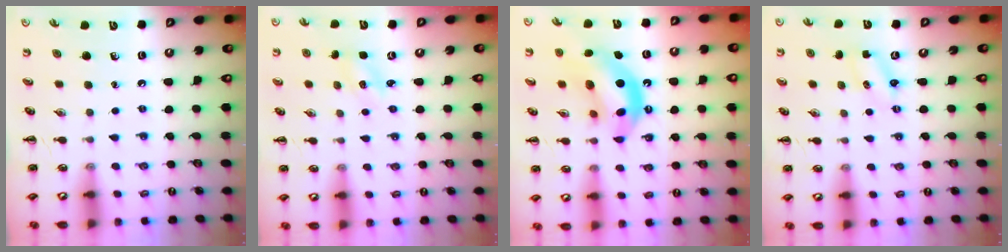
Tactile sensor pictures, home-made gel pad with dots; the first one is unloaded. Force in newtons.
{"total": 2.1, "press": 2.0, "slide": 0.6}
{"total": 13.3, "press": 12.9, "slide": 3.4}
{"total": 2.4, "press": 2.4, "slide": 0.6}